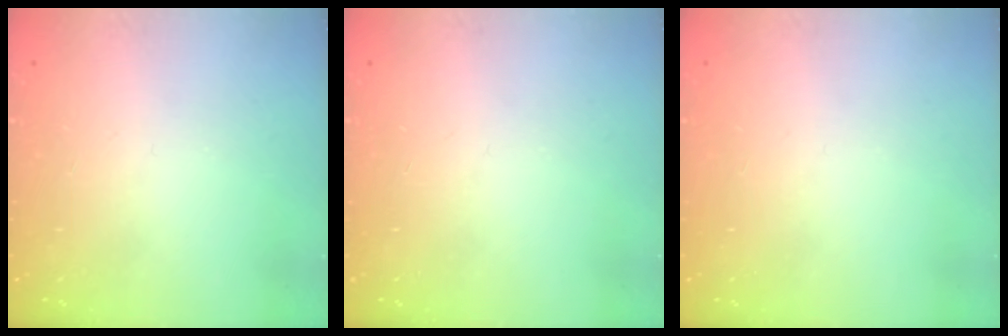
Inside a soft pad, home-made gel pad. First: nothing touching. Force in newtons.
{"total": 0.0}
{"total": 0.0}